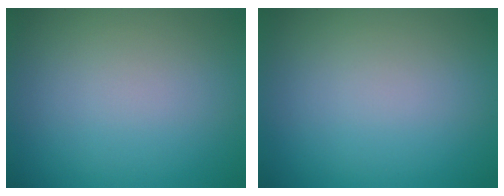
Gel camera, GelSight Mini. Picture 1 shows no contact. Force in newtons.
{"total": 0.0}